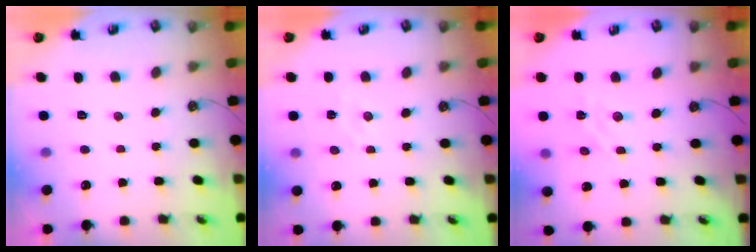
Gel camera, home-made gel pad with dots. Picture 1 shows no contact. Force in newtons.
{"total": 4.6, "press": 4.6, "slide": 0.5}
{"total": 3.5, "press": 3.5, "slide": 0.7}